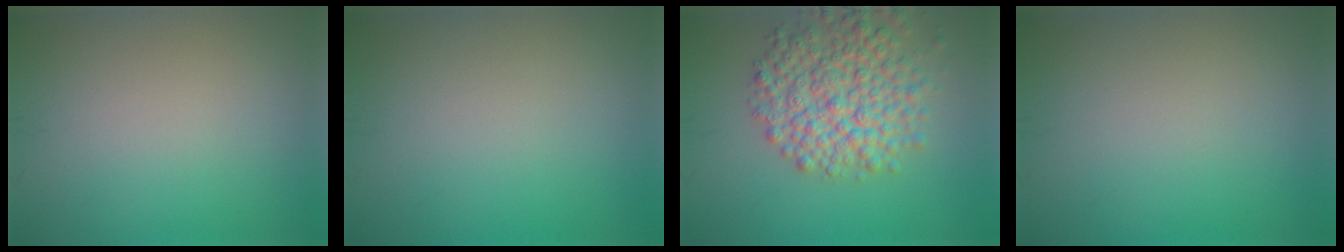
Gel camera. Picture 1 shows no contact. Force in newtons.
{"total": 0.0}
{"total": 7.0, "press": 7.0, "slide": 0.3}
{"total": 0.0}